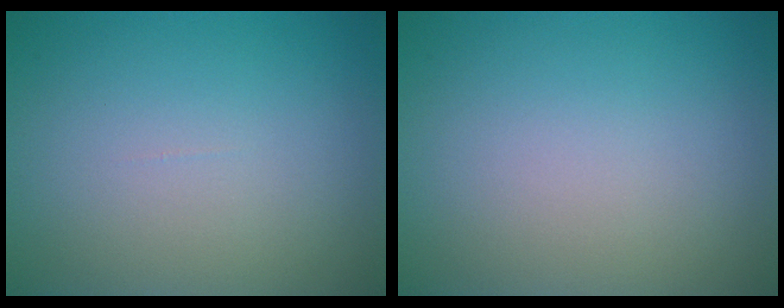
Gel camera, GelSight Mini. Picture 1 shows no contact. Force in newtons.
{"total": 0.0}